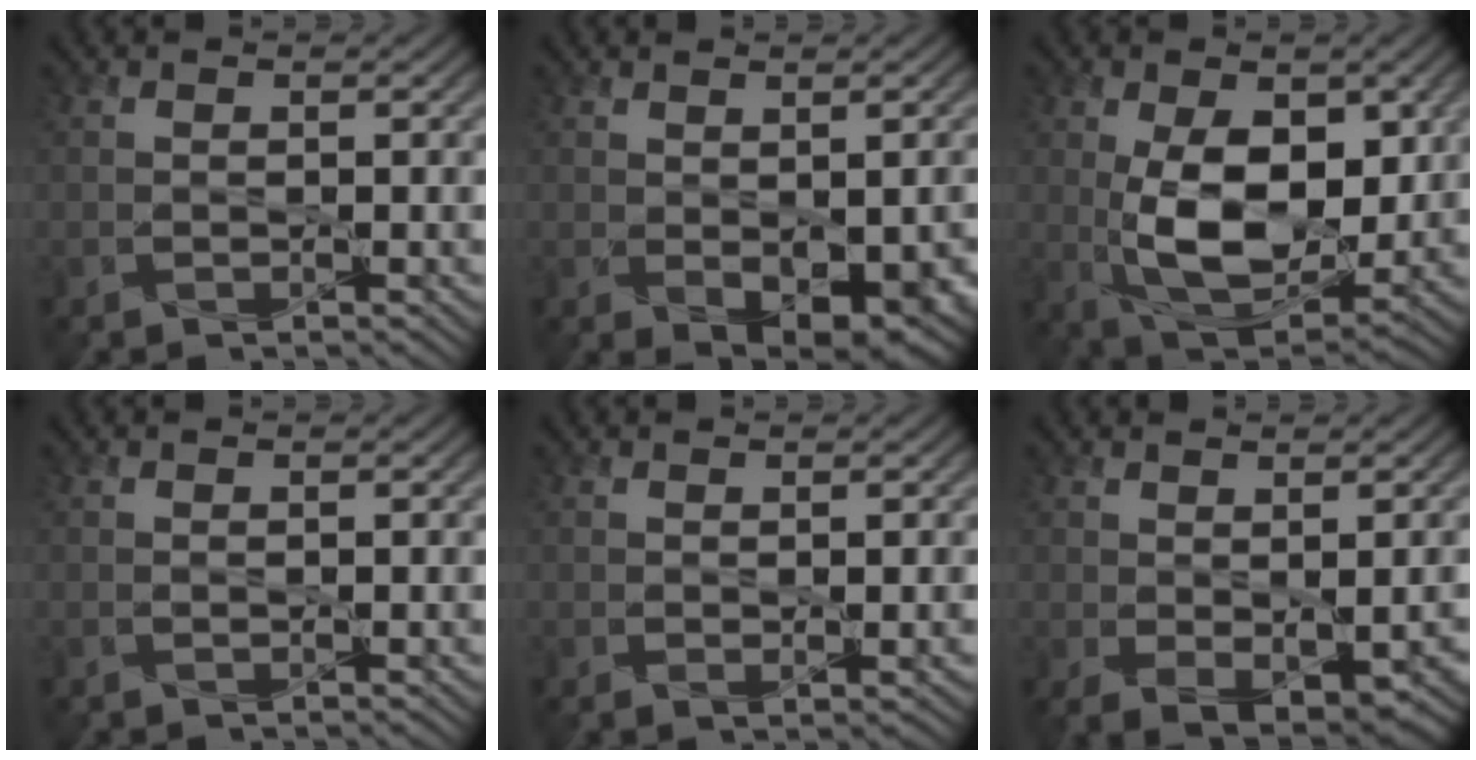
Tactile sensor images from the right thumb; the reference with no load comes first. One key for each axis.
{"total": 5.4, "fx": -1.2, "fy": 3.0, "fz": 4.4, "tx": -0.073, "ty": -0.028, "tz": 0.000}
{"total": 11.8, "fx": 0.7, "fy": 6.7, "fz": 9.7, "tx": -0.180, "ty": -0.009, "tz": 0.019}
{"total": 0.0}
{"total": 1.1, "fx": 0.2, "fy": 0.5, "fz": 0.9, "tx": -0.015, "ty": -0.003, "tz": 0.009}
{"total": 5.7, "fx": -1.3, "fy": 3.1, "fz": 4.6, "tx": -0.087, "ty": -0.031, "tz": 0.003}